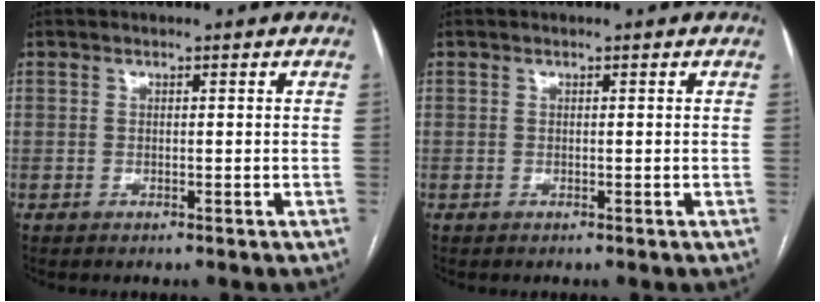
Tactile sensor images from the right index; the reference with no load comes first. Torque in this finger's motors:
{"motor_torque": [0.01, 0.00, 0.00, 0.00]}